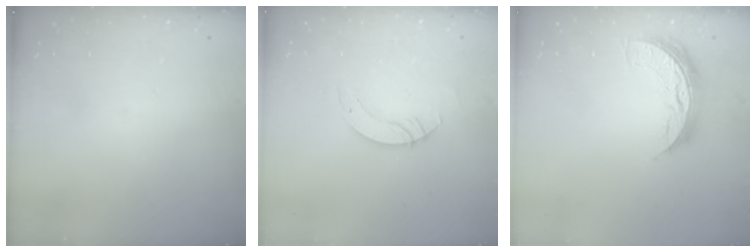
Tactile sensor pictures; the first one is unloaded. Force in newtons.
{"total": 3.8, "press": 3.7, "slide": 0.4}
{"total": 8.6, "press": 8.5, "slide": 0.5}